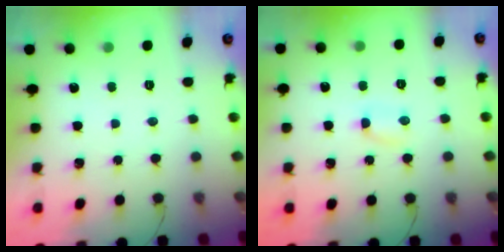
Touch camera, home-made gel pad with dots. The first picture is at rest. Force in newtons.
{"total": 1.8, "press": 1.7, "slide": 0.5}